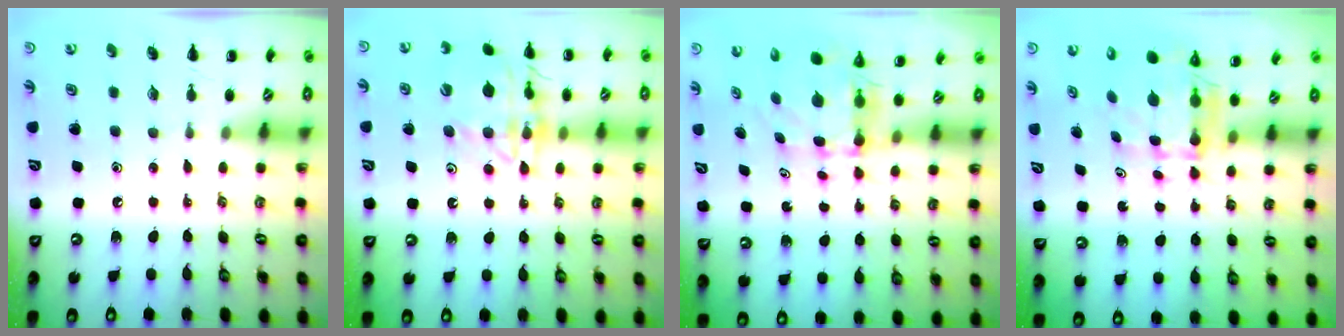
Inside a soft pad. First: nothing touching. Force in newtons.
{"total": 16.3, "press": 16.3, "slide": 1.1}
{"total": 5.3, "press": 5.1, "slide": 1.5}
{"total": 5.7, "press": 5.6, "slide": 1.1}